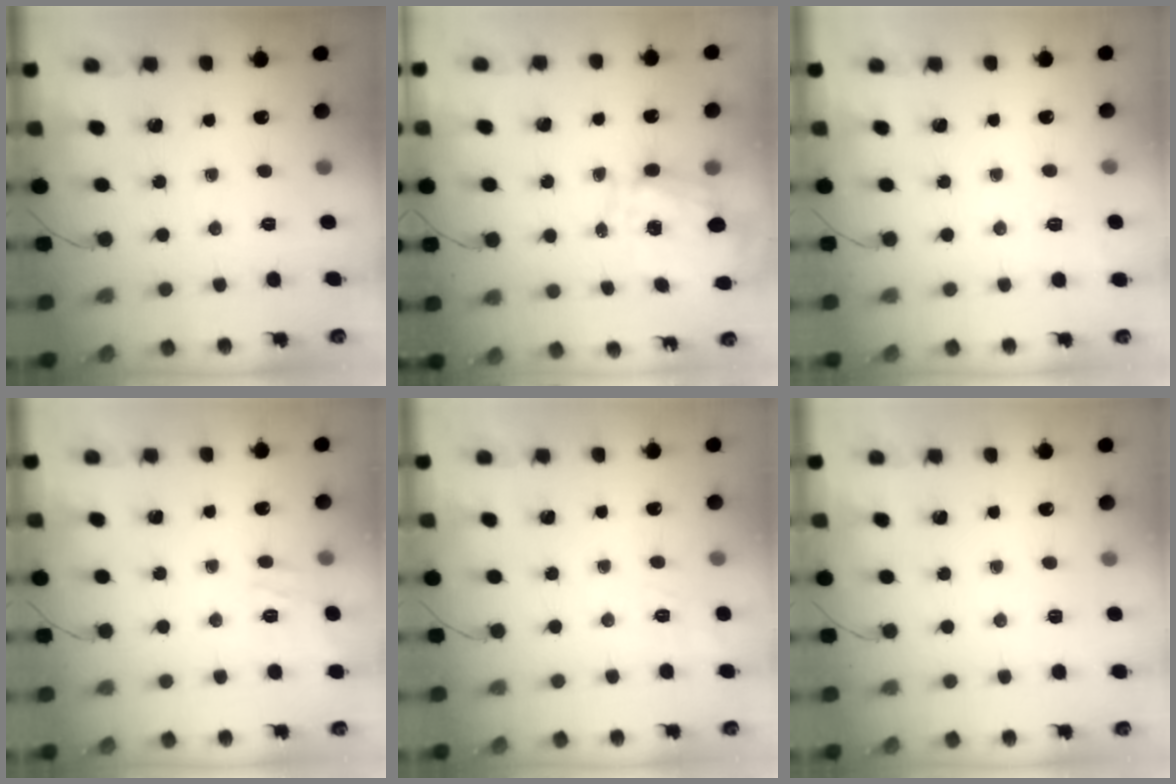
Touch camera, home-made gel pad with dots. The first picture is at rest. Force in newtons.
{"total": 1.8, "press": 1.4, "slide": 1.1}
{"total": 7.8, "press": 7.5, "slide": 2.0}
{"total": 12.1, "press": 12.0, "slide": 0.8}
{"total": 9.4, "press": 9.1, "slide": 2.2}
{"total": 1.9, "press": 0.9, "slide": 1.7}